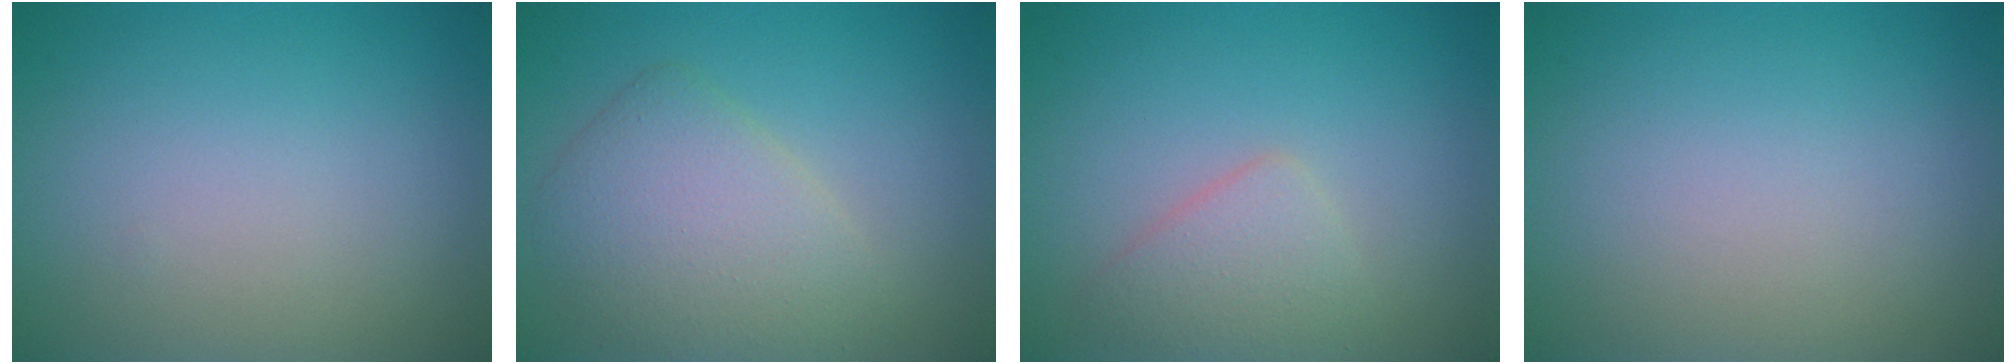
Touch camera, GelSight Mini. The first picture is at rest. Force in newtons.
{"total": 4.5, "press": 4.5, "slide": 0.2}
{"total": 2.4, "press": 2.4, "slide": 0.2}
{"total": 0.0}